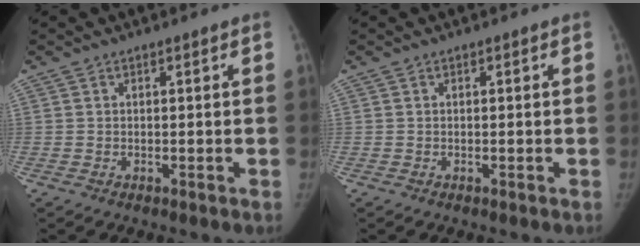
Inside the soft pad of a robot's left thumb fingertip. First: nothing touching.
{"total": 0.0}